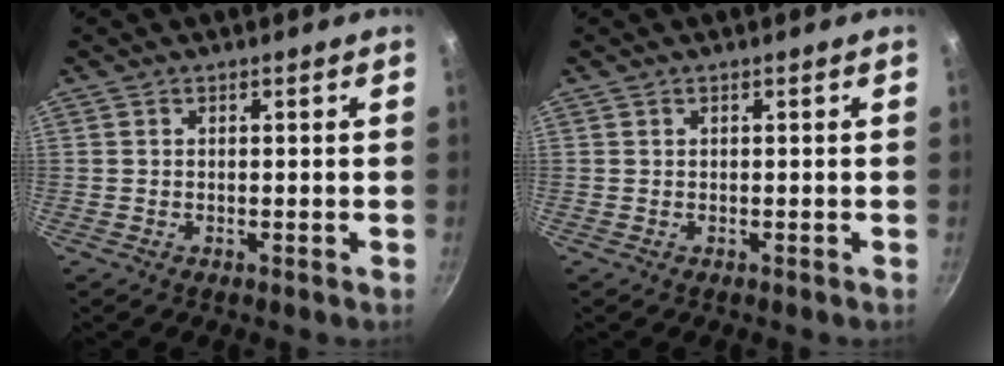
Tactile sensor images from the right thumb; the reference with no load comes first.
{"total": 0.0}